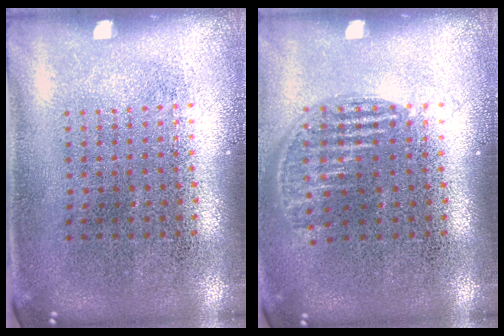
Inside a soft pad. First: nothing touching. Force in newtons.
{"total": 1.1, "press": 1.0, "slide": 0.5}